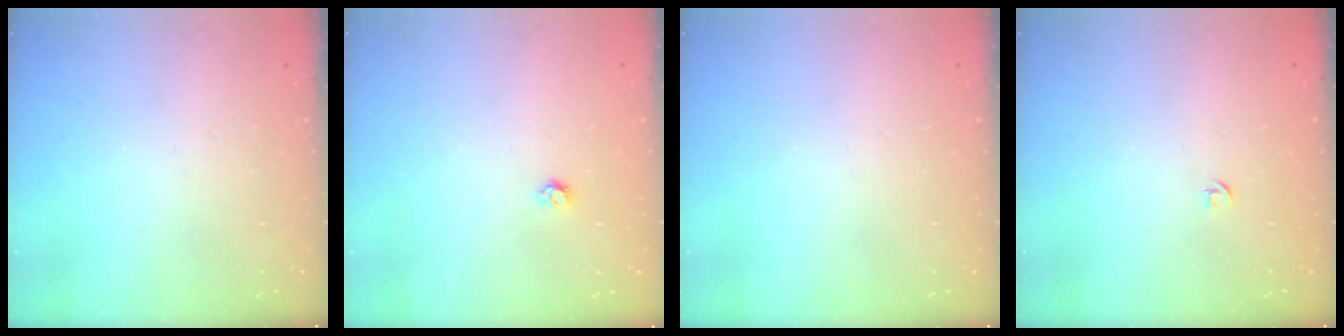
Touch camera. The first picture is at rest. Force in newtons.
{"total": 3.2, "press": 3.2, "slide": 0.3}
{"total": 0.0}
{"total": 2.7, "press": 2.6, "slide": 0.6}